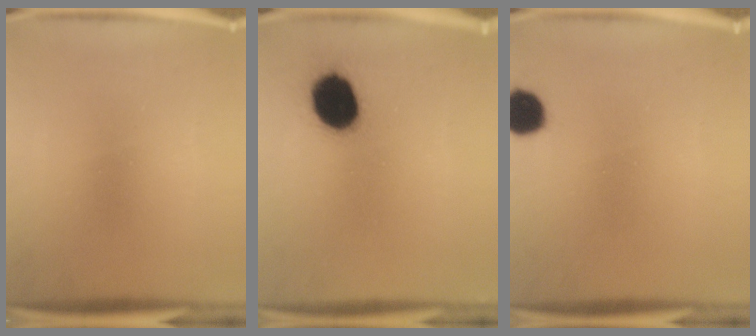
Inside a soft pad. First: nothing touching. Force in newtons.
{"total": 13.1}
{"total": 6.4}